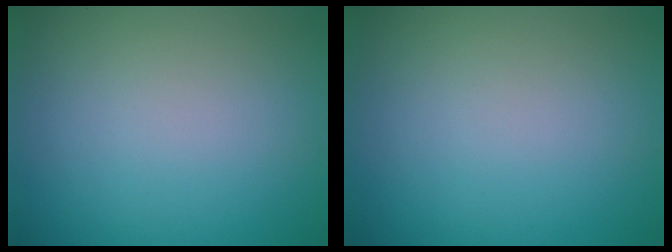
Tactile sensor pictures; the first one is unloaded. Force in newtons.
{"total": 0.0}